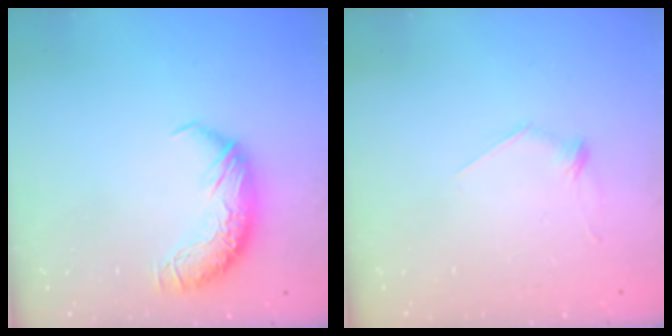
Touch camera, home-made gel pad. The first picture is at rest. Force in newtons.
{"total": 8.3, "press": 8.2, "slide": 0.5}